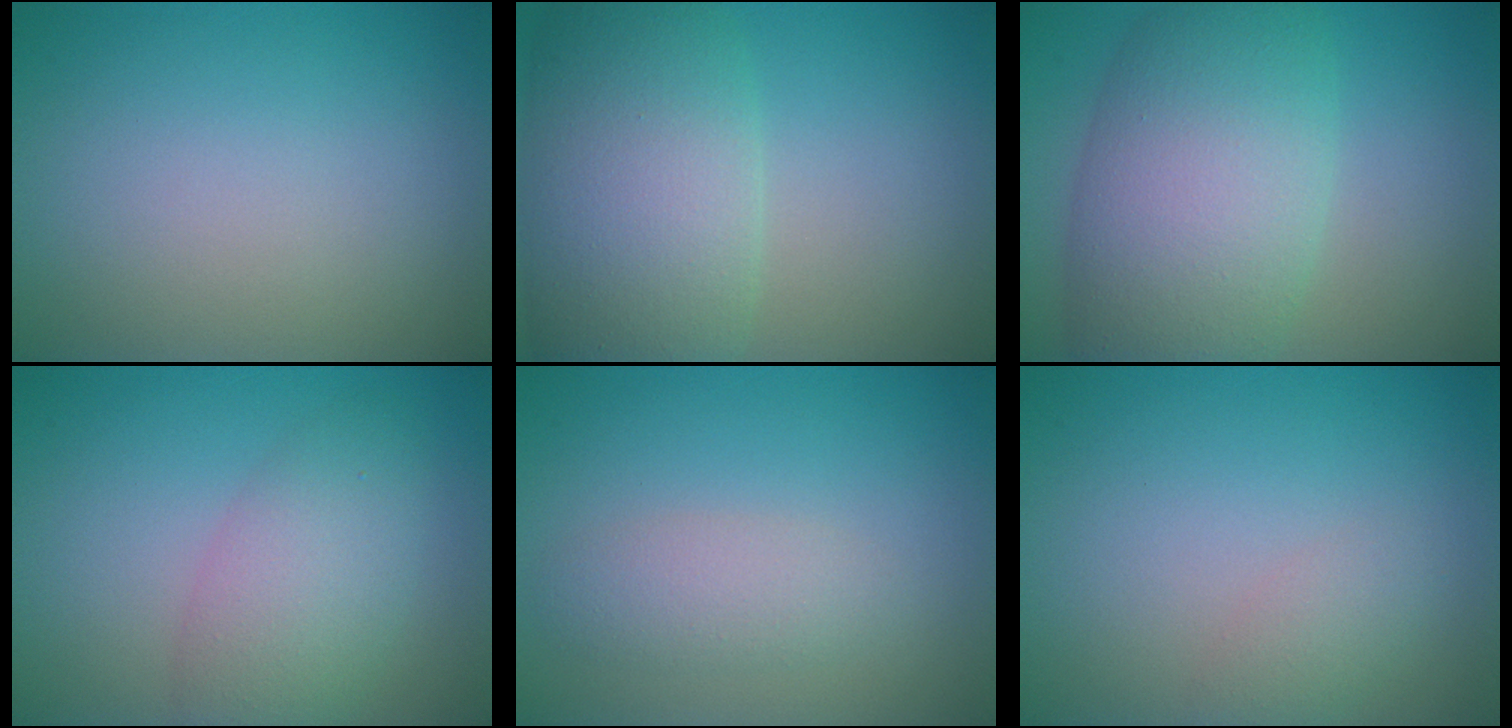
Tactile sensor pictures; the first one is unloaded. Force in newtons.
{"total": 9.6, "press": 9.6, "slide": 0.5}
{"total": 9.9, "press": 9.9, "slide": 0.1}
{"total": 4.5, "press": 4.5, "slide": 0.2}
{"total": 2.3, "press": 2.3, "slide": 0.1}
{"total": 1.5, "press": 1.5, "slide": 0.1}